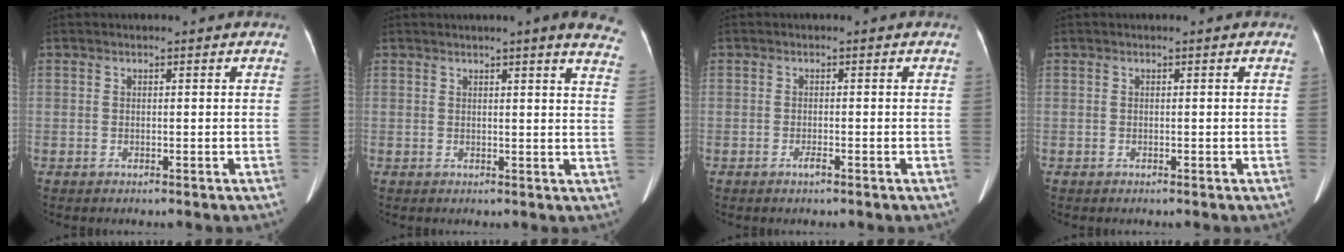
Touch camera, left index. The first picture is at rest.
{"total": 10.5, "force": [8.9, 0.3, 5.6], "torque": [-0.049, -0.029, 0.073]}
{"total": 0.6, "force": [-0.4, -0.1, 0.4], "torque": [-0.010, -0.001, -0.007]}
{"total": 0.0}